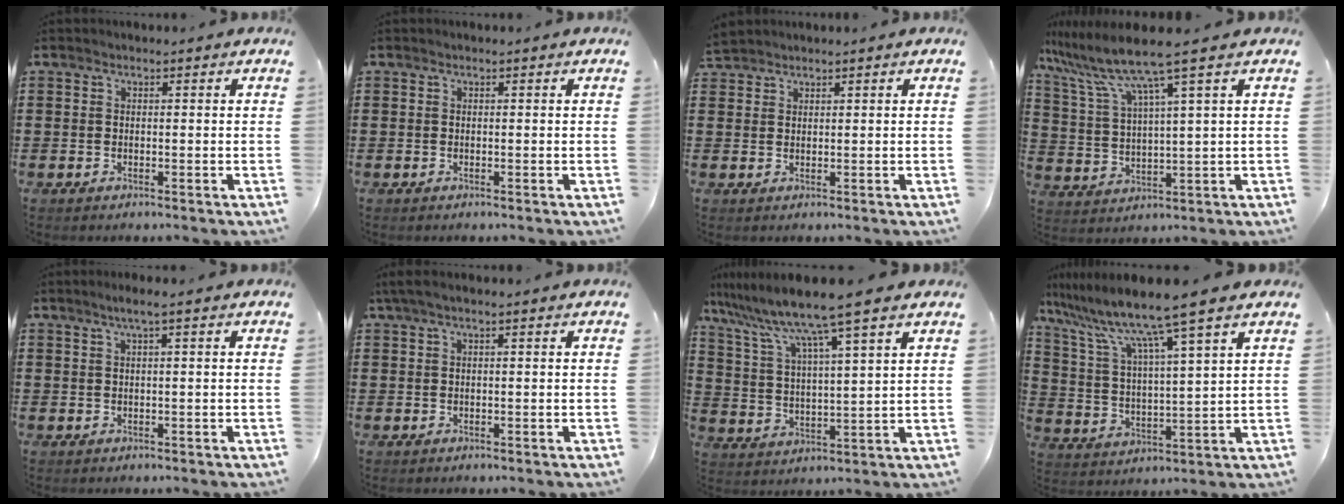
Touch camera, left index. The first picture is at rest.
{"total": 0.0}
{"total": 1.5, "force": [1.5, 0.1, 0.0], "torque": [-0.003, 0.001, 0.029]}
{"total": 8.0, "force": [5.7, -0.5, 5.6], "torque": [-0.138, -0.033, 0.091]}
{"total": 1.5, "force": [0.5, -0.1, 1.4], "torque": [-0.026, -0.001, 0.008]}
{"total": 1.3, "force": [0.3, 0.0, 1.3], "torque": [-0.022, -0.003, 0.006]}
{"total": 9.0, "force": [7.5, -0.8, 4.9], "torque": [-0.126, -0.045, 0.119]}
{"total": 9.8, "force": [8.0, -0.9, 5.6], "torque": [-0.142, -0.047, 0.125]}